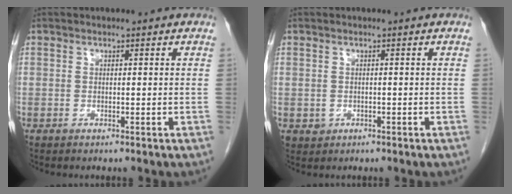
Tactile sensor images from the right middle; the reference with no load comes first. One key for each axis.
{"total": 1.2, "fx": -0.3, "fy": 1.1, "fz": 0.2, "tx": -0.003, "ty": 0.003, "tz": 0.001}